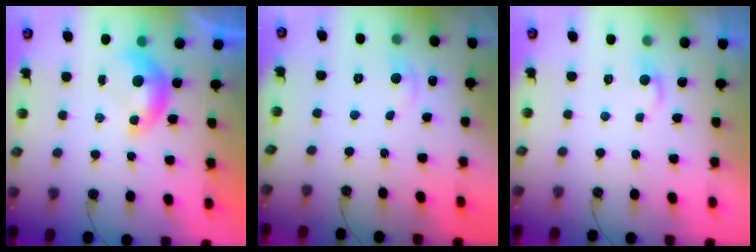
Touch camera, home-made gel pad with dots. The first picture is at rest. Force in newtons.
{"total": 1.1, "press": 0.7, "slide": 0.8}
{"total": 1.2, "press": 1.1, "slide": 0.6}